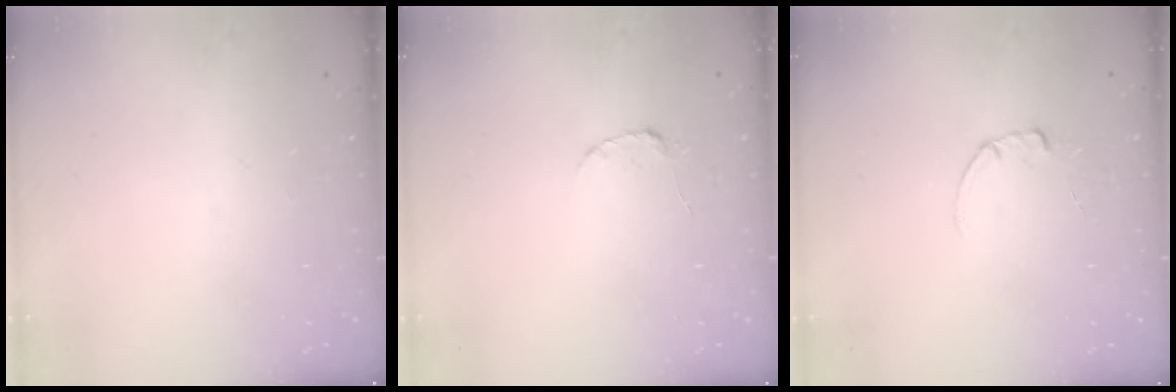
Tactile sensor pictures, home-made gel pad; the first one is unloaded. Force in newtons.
{"total": 2.2, "press": 2.2, "slide": 0.3}
{"total": 0.6, "press": 0.6, "slide": 0.1}